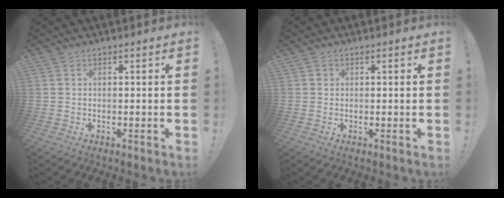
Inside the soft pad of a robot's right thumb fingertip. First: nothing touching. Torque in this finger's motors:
{"motor_torque": [-0.03, 0.15, -0.06, -0.19, -0.01]}